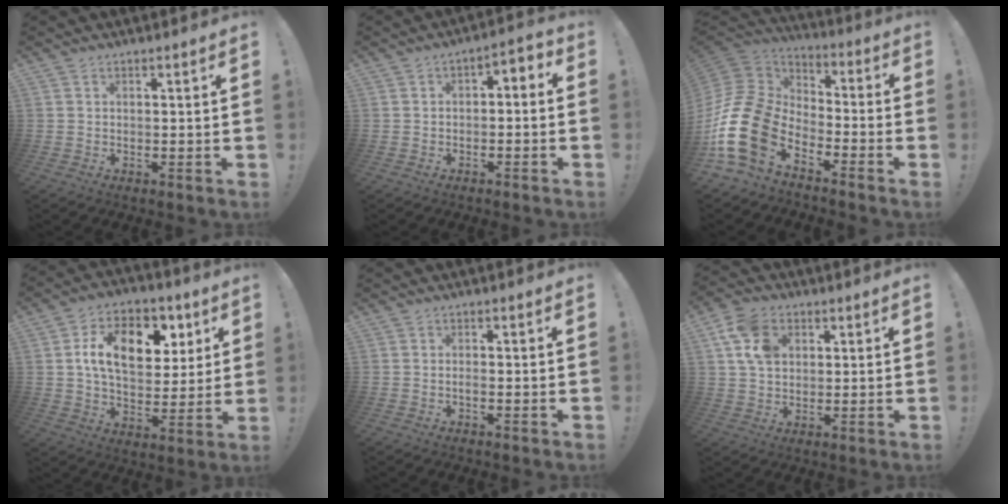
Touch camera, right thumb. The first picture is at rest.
{"total": 3.9, "force": [-2.6, 2.0, 2.0], "torque": [-0.019, 0.014, -0.049]}
{"total": 20.2, "force": [-9.0, 12.2, 13.3], "torque": [-0.298, 0.046, -0.155]}
{"total": 16.4, "force": [5.3, 10.7, 11.3], "torque": [-0.165, -0.011, 0.095]}
{"total": 1.0, "force": [-0.7, 0.1, 0.7], "torque": [-0.015, 0.001, -0.012]}
{"total": 10.9, "force": [3.6, 8.0, 6.5], "torque": [-0.119, 0.008, 0.074]}